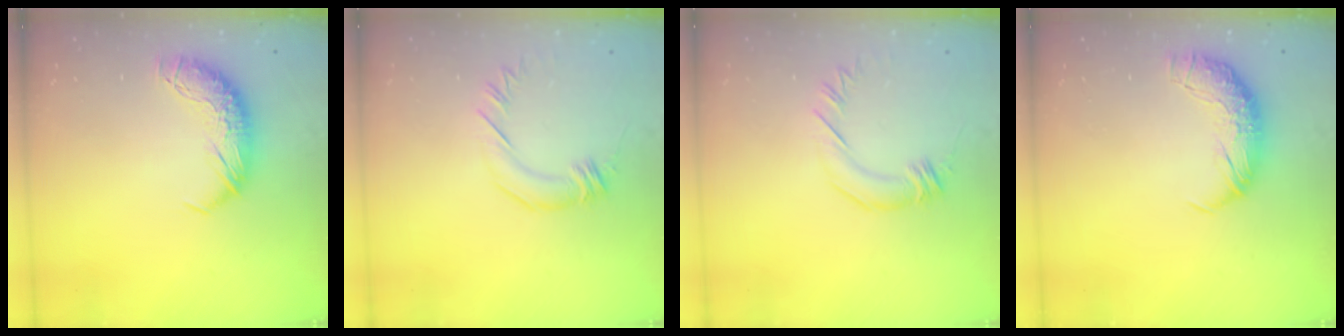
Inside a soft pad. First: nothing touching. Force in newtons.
{"total": 1.9, "press": 1.9, "slide": 0.4}
{"total": 1.9, "press": 1.9, "slide": 0.4}
{"total": 2.4, "press": 1.0, "slide": 2.2}